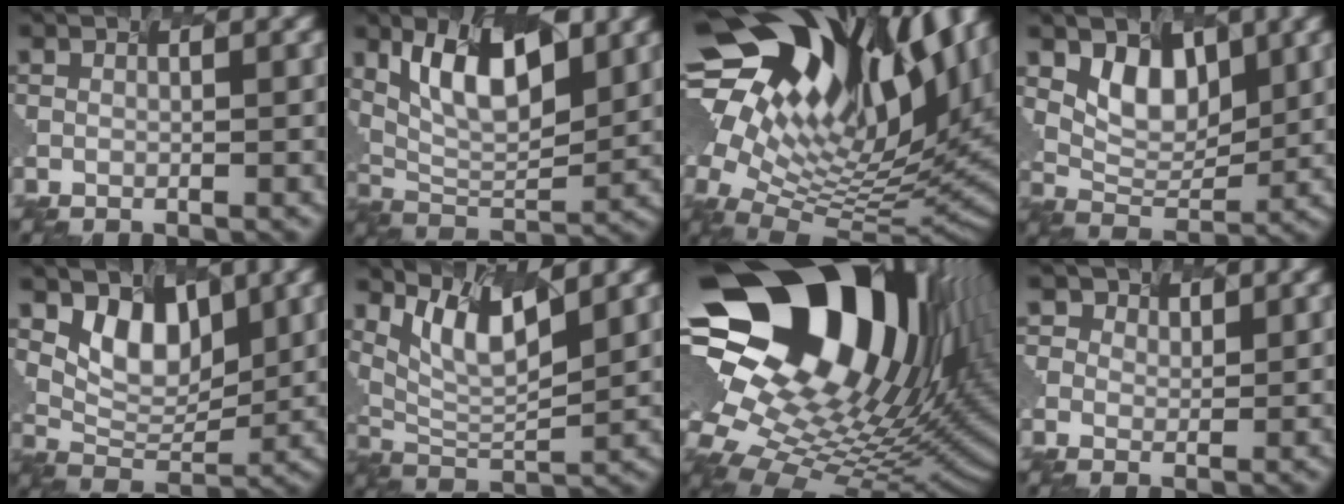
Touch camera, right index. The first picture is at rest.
{"total": 6.9, "force": [2.9, 3.1, 5.4], "torque": [-0.105, -0.006, 0.061]}
{"total": 18.8, "force": [8.0, 9.7, 14.0], "torque": [-0.227, 0.006, 0.163]}
{"total": 3.3, "force": [1.3, 2.3, 2.0], "torque": [-0.043, -0.013, 0.035]}
{"total": 3.8, "force": [1.6, 2.5, 2.4], "torque": [-0.049, -0.015, 0.041]}
{"total": 4.8, "force": [3.0, 1.3, 3.6], "torque": [-0.083, -0.012, 0.073]}
{"total": 21.3, "force": [7.2, 13.5, 14.9], "torque": [-0.291, 0.014, 0.158]}
{"total": 1.4, "force": [0.9, 0.6, -0.8], "torque": [0.003, -0.007, 0.027]}